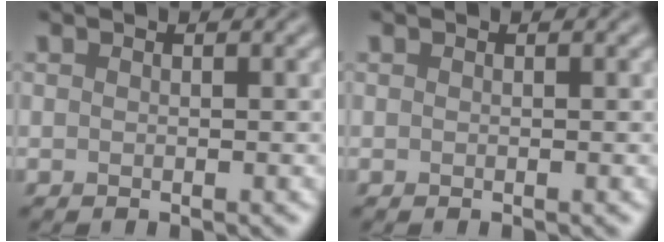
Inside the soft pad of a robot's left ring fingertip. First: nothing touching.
{"total": 0.0}